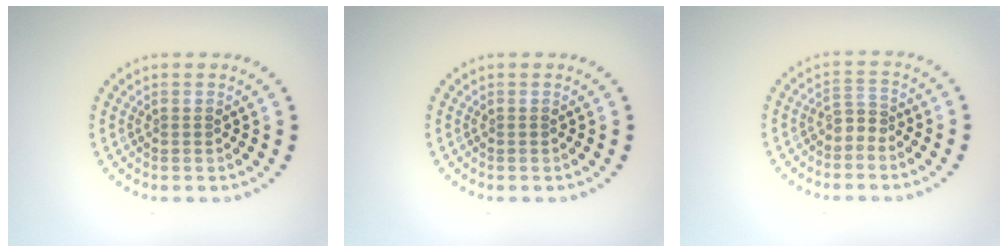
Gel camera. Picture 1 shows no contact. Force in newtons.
{"total": 0.0}
{"total": 1.5, "press": 1.0, "slide": 1.1}